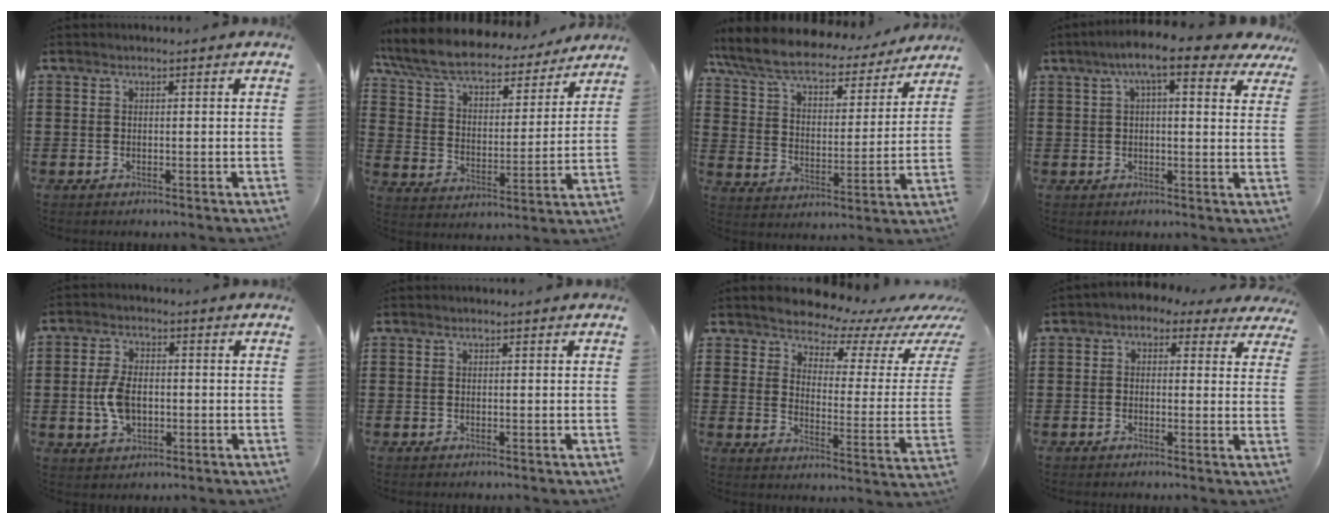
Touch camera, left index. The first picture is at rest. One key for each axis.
{"total": 8.4, "fx": 7.6, "fy": 1.5, "fz": 3.3, "tx": -0.096, "ty": -0.045, "tz": 0.131}
{"total": 8.6, "fx": 7.6, "fy": 1.5, "fz": 3.7, "tx": -0.101, "ty": -0.044, "tz": 0.132}
{"total": 8.5, "fx": 5.3, "fy": 1.4, "fz": 6.6, "tx": -0.123, "ty": -0.003, "tz": 0.088}
{"total": 5.9, "fx": -0.6, "fy": 3.6, "fz": 4.6, "tx": -0.113, "ty": -0.002, "tz": -0.017}
{"total": 0.0}
{"total": 5.2, "fx": 5.0, "fy": 1.1, "fz": 0.8, "tx": -0.041, "ty": -0.044, "tz": 0.082}
{"total": 1.6, "fx": 0.1, "fy": 1.4, "fz": 0.8, "tx": -0.024, "ty": 0.006, "tz": -0.002}